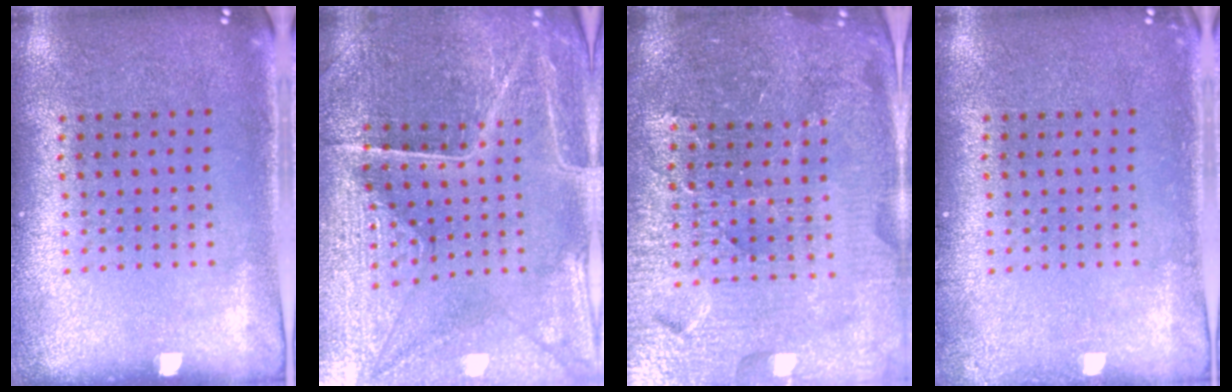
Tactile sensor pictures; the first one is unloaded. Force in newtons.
{"total": 3.5, "press": 3.5, "slide": 0.4}
{"total": 5.1, "press": 4.7, "slide": 1.9}
{"total": 0.6, "press": 0.6, "slide": 0.1}